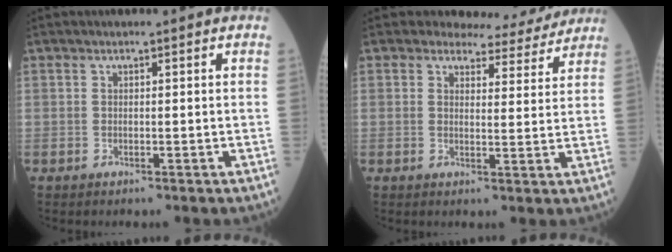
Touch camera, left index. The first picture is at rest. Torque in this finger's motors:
{"motor_torque": [0.70, -0.36, 0.03, -0.04]}